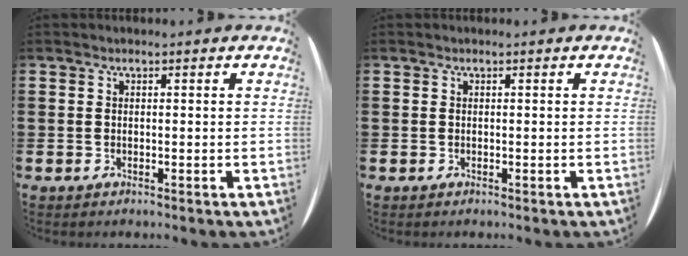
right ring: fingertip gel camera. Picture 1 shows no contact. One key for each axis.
{"total": 0.0}